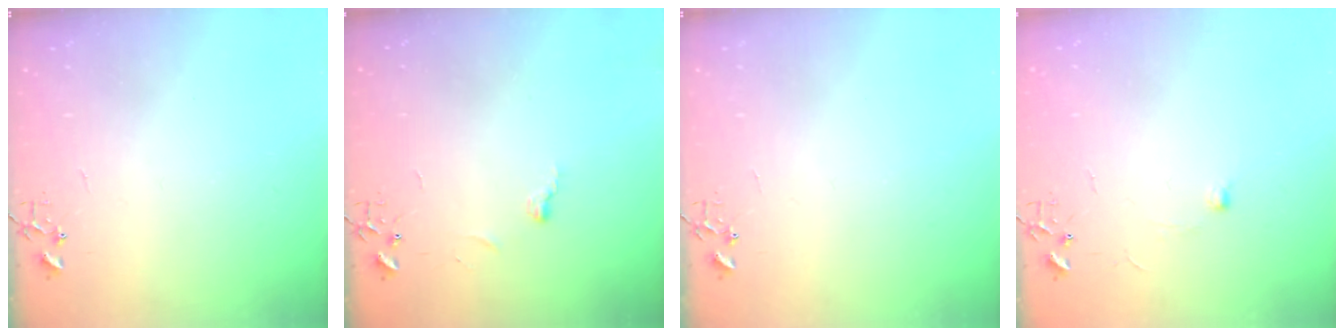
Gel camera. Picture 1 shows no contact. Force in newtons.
{"total": 3.4, "press": 3.4, "slide": 0.4}
{"total": 0.0}
{"total": 4.4, "press": 4.3, "slide": 0.6}